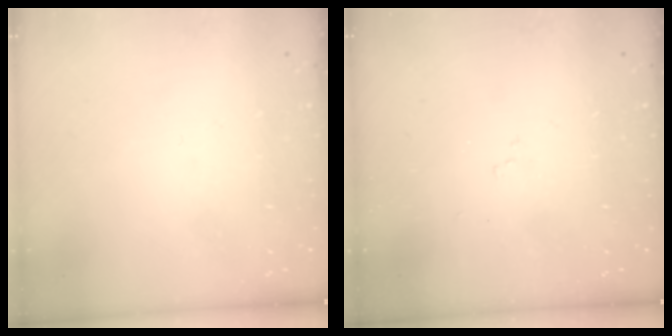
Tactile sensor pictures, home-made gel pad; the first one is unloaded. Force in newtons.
{"total": 7.2, "press": 7.1, "slide": 1.0}